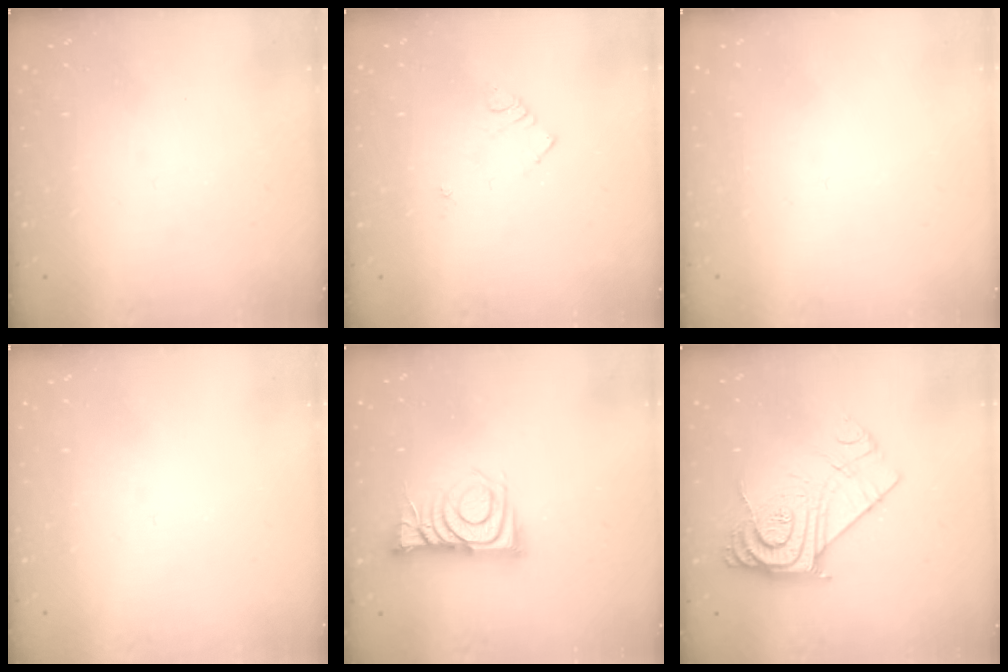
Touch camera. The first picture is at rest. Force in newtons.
{"total": 4.0, "press": 4.0, "slide": 0.5}
{"total": 1.7, "press": 1.7, "slide": 0.1}
{"total": 0.0}
{"total": 9.9, "press": 9.9, "slide": 0.4}
{"total": 14.6, "press": 14.5, "slide": 0.9}